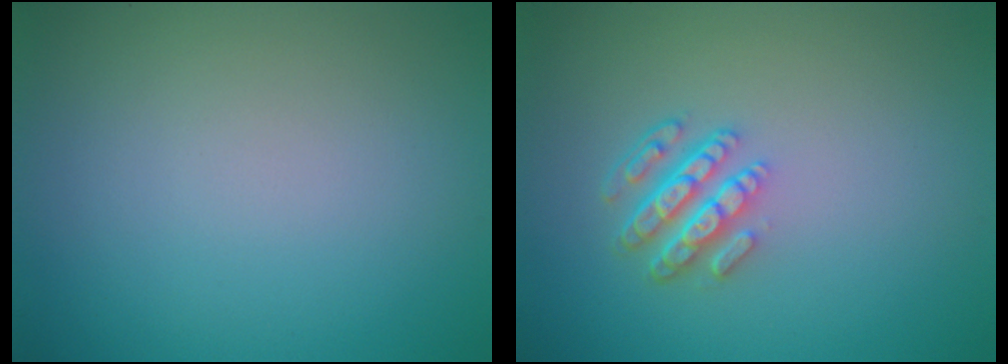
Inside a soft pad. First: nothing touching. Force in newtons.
{"total": 4.2, "press": 3.1, "slide": 2.9}